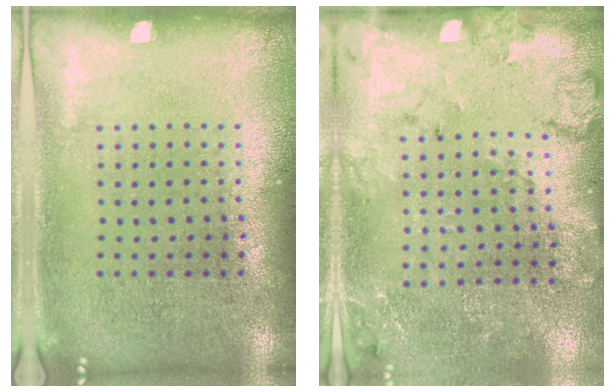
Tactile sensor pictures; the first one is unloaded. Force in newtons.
{"total": 1.8, "press": 1.6, "slide": 0.7}